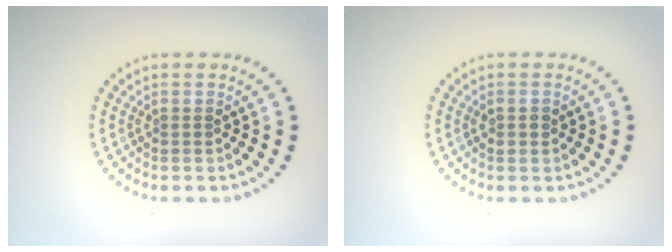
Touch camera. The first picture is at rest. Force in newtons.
{"total": 1.0, "press": 1.0, "slide": 0.2}